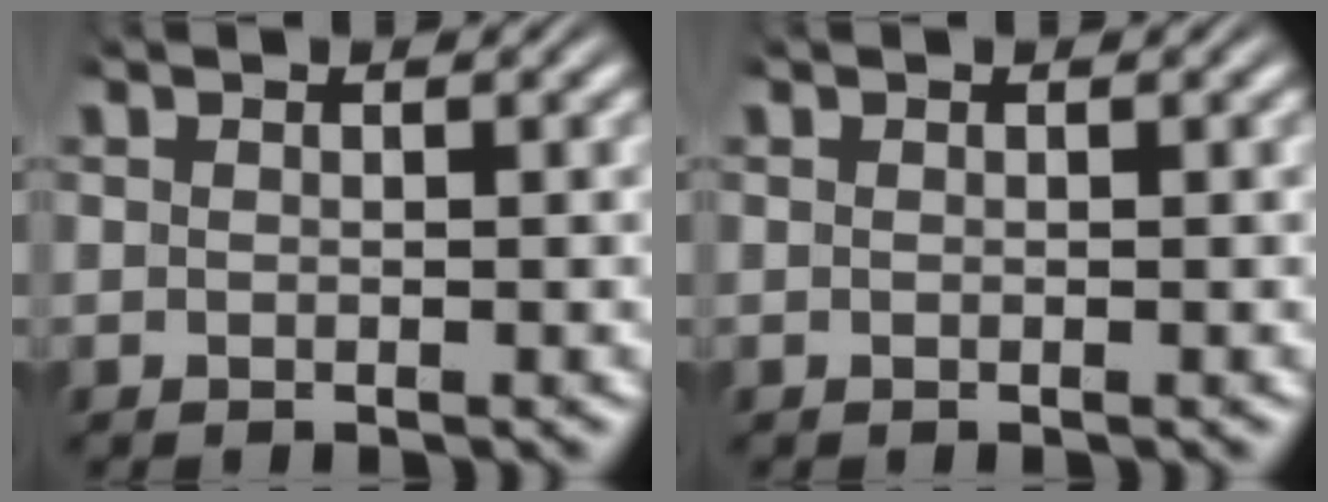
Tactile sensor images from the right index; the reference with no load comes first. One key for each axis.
{"total": 0.0}